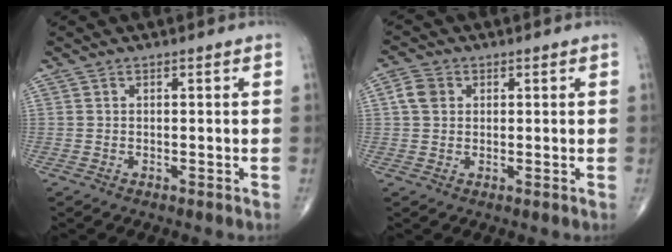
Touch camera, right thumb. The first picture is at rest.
{"total": 3.7, "force": [0.8, 3.0, 1.9], "torque": [-0.032, 0.007, 0.012]}